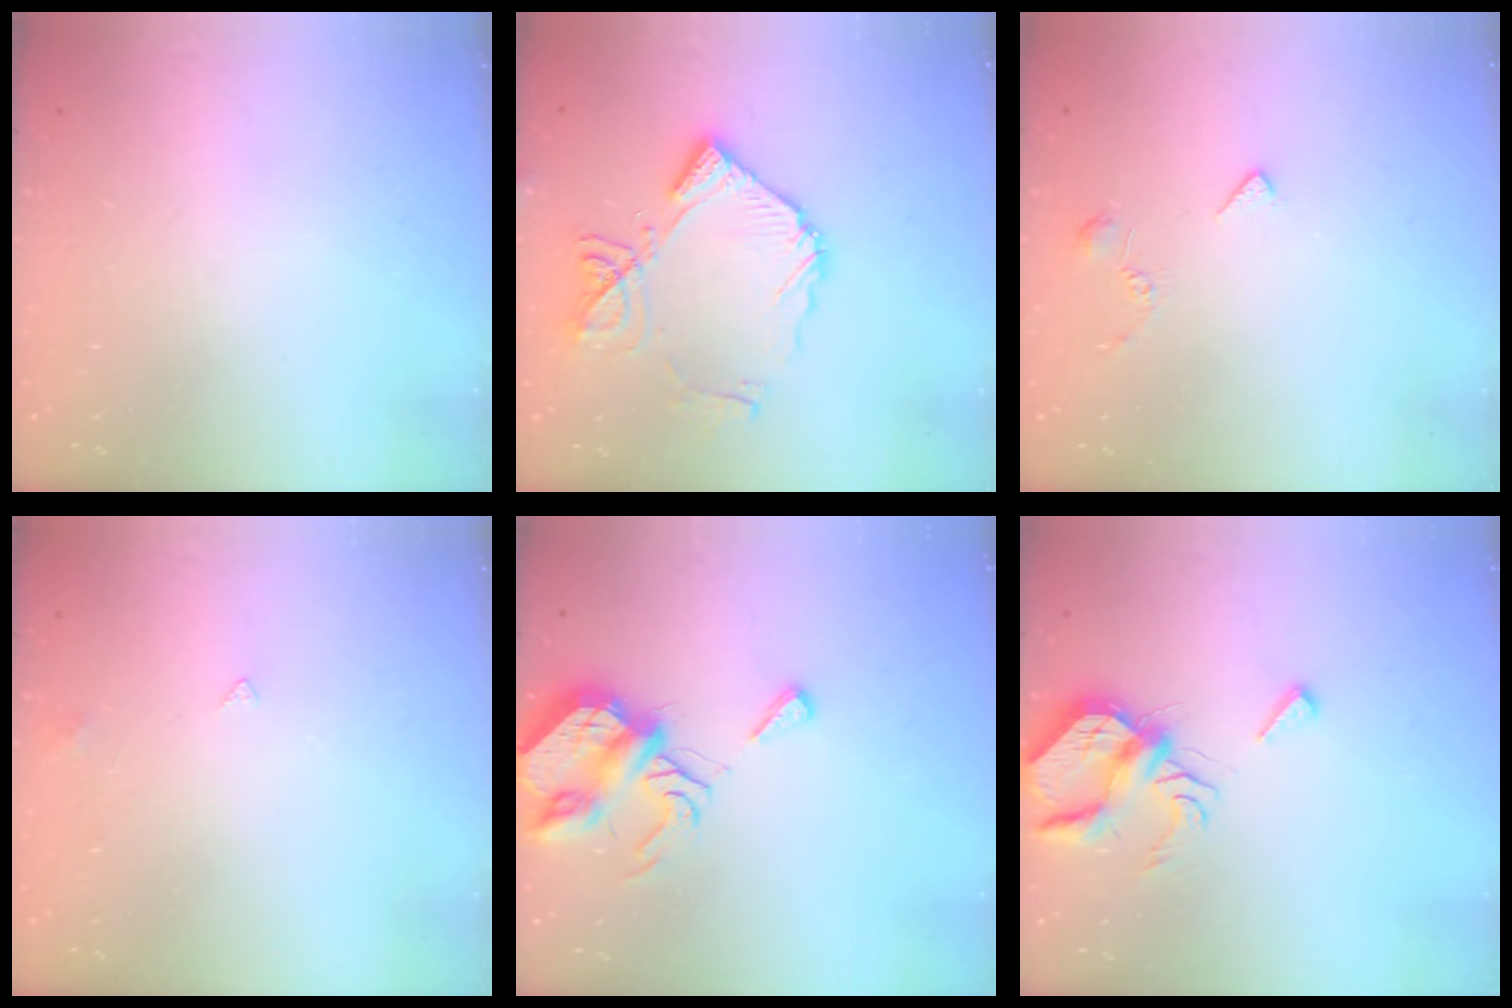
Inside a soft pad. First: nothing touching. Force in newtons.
{"total": 15.1, "press": 14.9, "slide": 1.9}
{"total": 3.0, "press": 2.9, "slide": 0.7}
{"total": 2.8, "press": 2.8, "slide": 0.5}
{"total": 8.5, "press": 8.4, "slide": 1.0}
{"total": 7.5, "press": 7.4, "slide": 0.8}